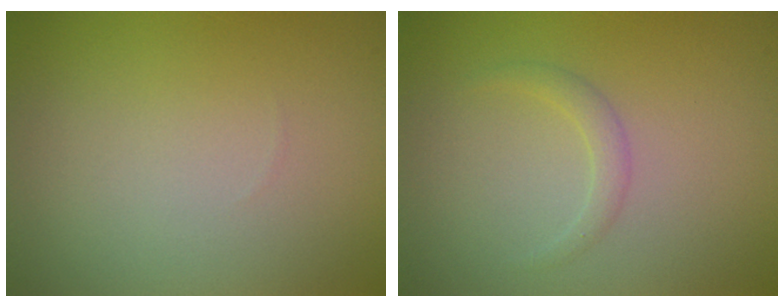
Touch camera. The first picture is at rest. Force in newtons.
{"total": 1.2, "press": 1.2, "slide": 0.1}